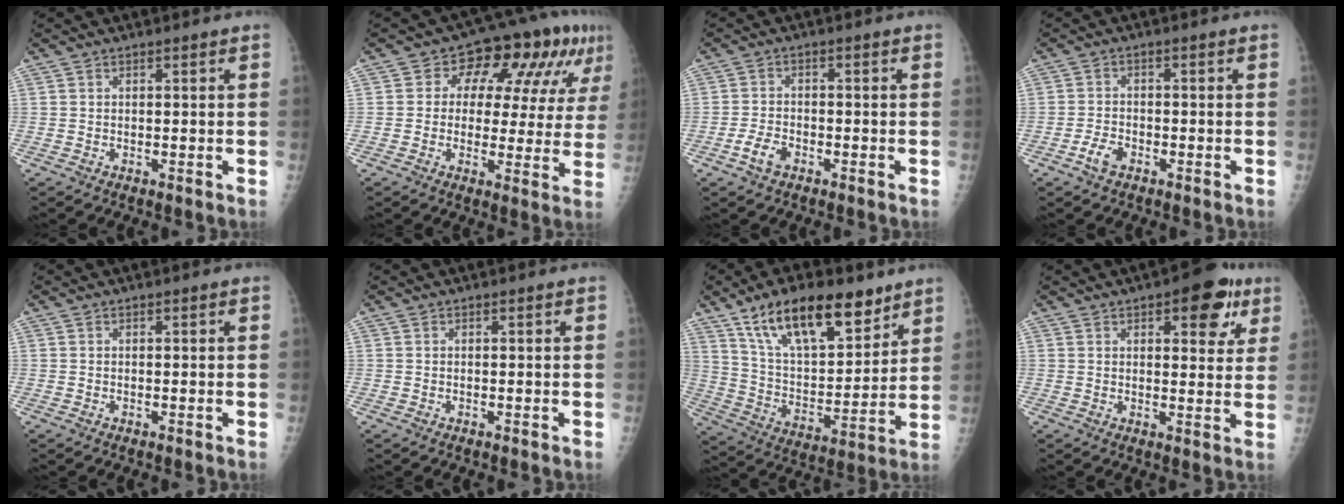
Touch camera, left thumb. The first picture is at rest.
{"total": 14.5, "force": [5.5, 8.0, 10.8], "torque": [-0.099, 0.014, 0.068]}
{"total": 3.7, "force": [-2.1, 2.1, 2.2], "torque": [-0.043, 0.013, -0.039]}
{"total": 3.2, "force": [-1.9, 1.8, 1.8], "torque": [-0.034, 0.012, -0.035]}
{"total": 0.0}
{"total": 0.0}
{"total": 20.8, "force": [13.4, 8.5, 13.5], "torque": [-0.189, -0.053, 0.240]}
{"total": 10.0, "force": [5.0, 4.5, 7.4], "torque": [-0.056, -0.014, 0.057]}